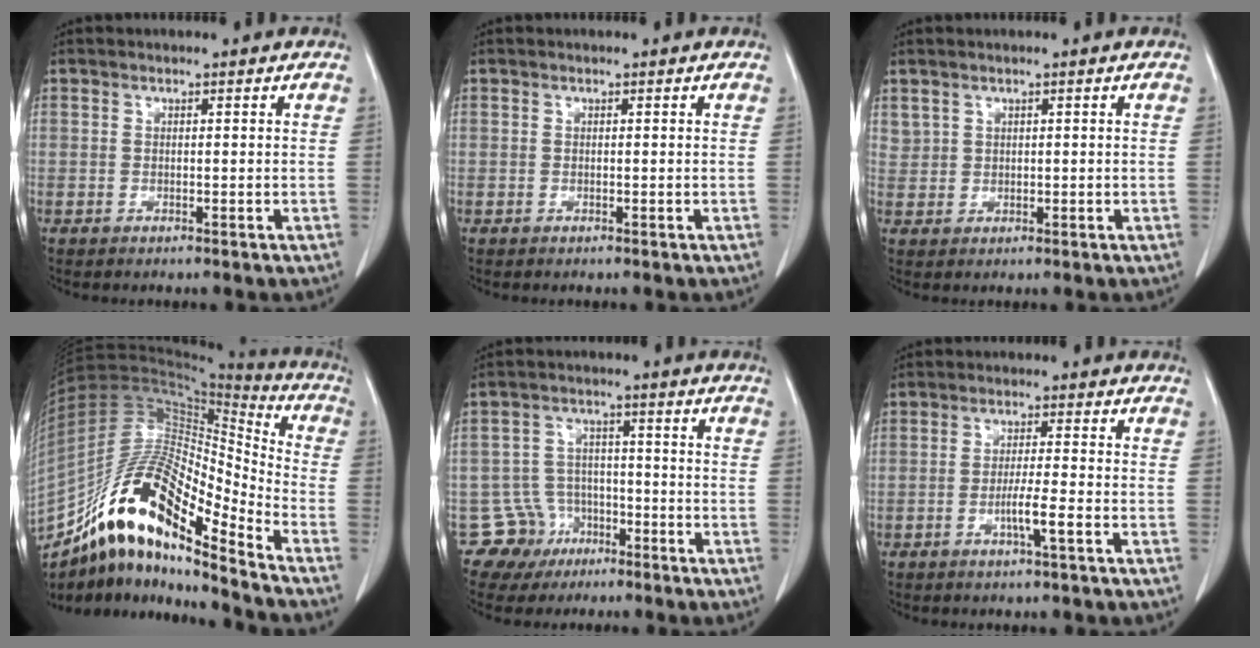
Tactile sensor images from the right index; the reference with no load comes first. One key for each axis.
{"total": 0.0}
{"total": 1.7, "fx": 1.1, "fy": 1.4, "fz": 0.2, "tx": 0.008, "ty": 0.004, "tz": 0.018}
{"total": 21.0, "fx": -13.9, "fy": 4.3, "fz": 15.1, "tx": -0.308, "ty": 0.010, "tz": -0.250}
{"total": 6.9, "fx": -3.9, "fy": 5.7, "fz": -0.4, "tx": 0.014, "ty": 0.017, "tz": -0.062}
{"total": 3.9, "fx": -1.7, "fy": -0.3, "fz": 3.5, "tx": -0.062, "ty": -0.004, "tz": -0.033}